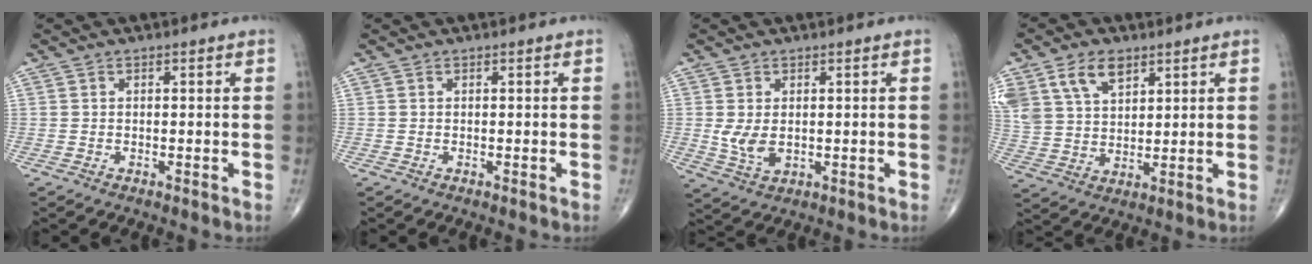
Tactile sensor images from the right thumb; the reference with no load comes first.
{"total": 0.0}
{"total": 4.6, "force": [0.3, 2.8, 3.6], "torque": [-0.068, -0.009, 0.014]}
{"total": 12.4, "force": [6.6, 7.8, 7.1], "torque": [-0.137, -0.012, 0.133]}